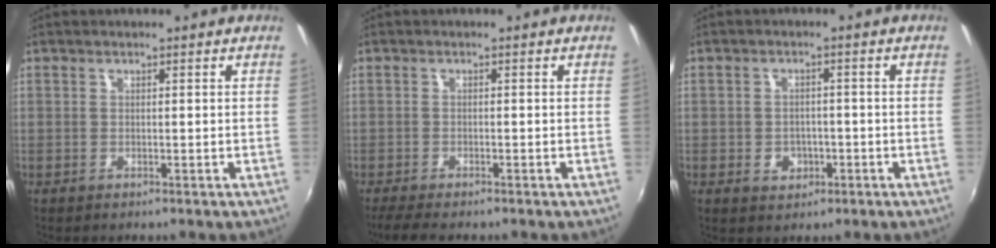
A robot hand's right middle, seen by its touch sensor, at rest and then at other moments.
{"total": 4.8, "force": [-3.9, 0.8, 2.6], "torque": [-0.063, -0.020, -0.070]}
{"total": 4.0, "force": [-1.4, 3.3, 1.7], "torque": [-0.035, 0.003, -0.015]}